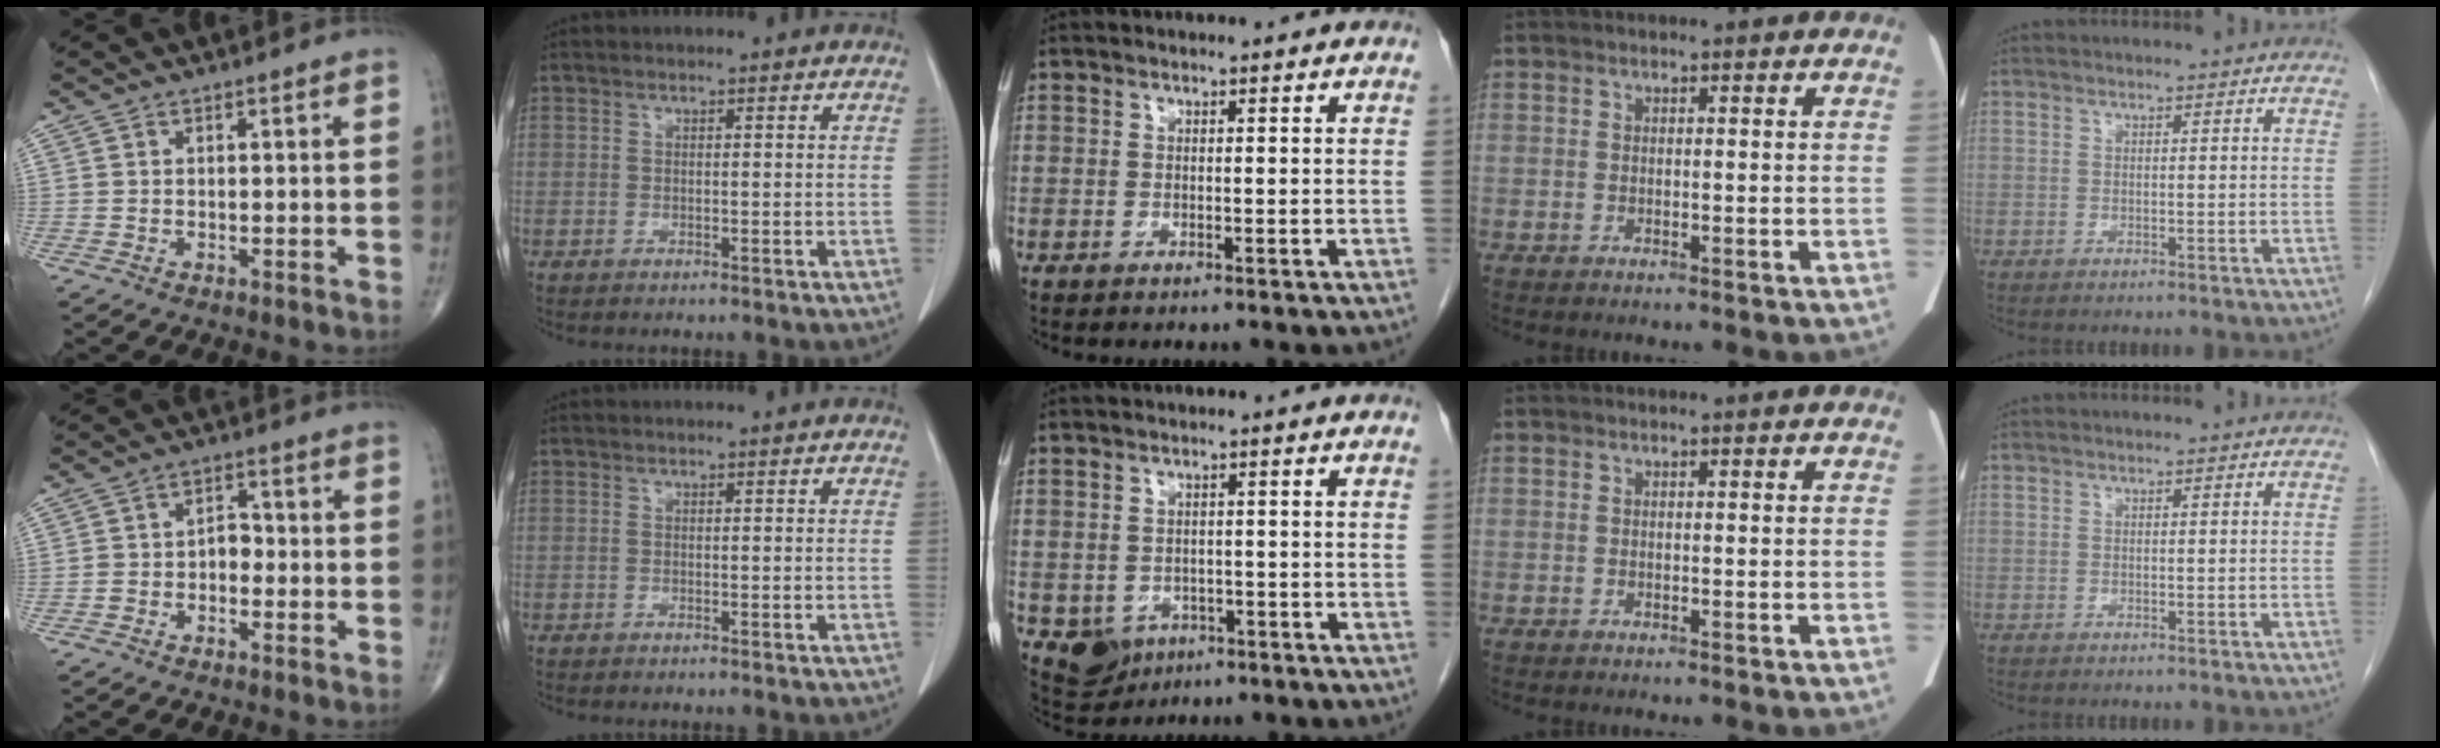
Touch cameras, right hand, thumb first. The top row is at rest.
{"thumb": {"total": 3.3, "force": [-1.3, 2.4, 1.9], "torque": [-0.016, 0.024, -0.031]}, "middle": {"total": 5.4, "force": [-2.5, 4.6, 1.4], "torque": [-0.022, 0.005, -0.028]}}